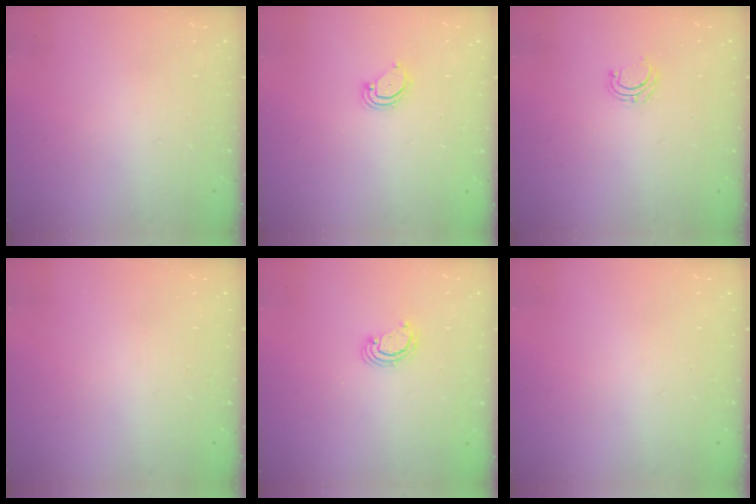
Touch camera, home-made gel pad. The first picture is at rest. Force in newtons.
{"total": 3.5, "press": 3.5, "slide": 0.3}
{"total": 4.1, "press": 4.0, "slide": 0.6}
{"total": 0.0}
{"total": 3.2, "press": 3.1, "slide": 0.3}
{"total": 0.0}